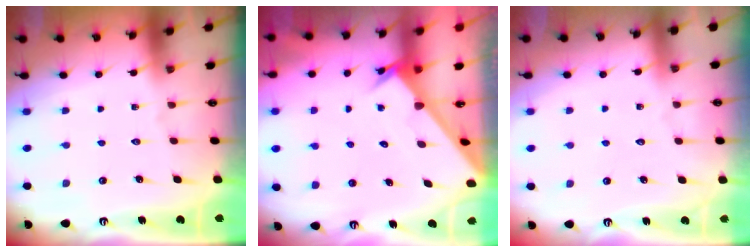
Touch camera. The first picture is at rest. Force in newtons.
{"total": 2.4, "press": 2.4, "slide": 0.2}
{"total": 2.5, "press": 2.5, "slide": 0.3}